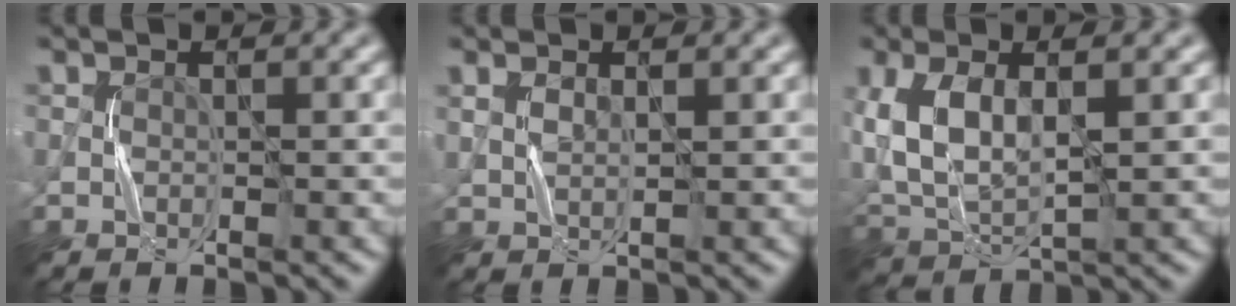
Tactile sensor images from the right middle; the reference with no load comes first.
{"total": 1.1, "force": [0.6, 0.3, 0.9], "torque": [-0.022, 0.000, 0.015]}
{"total": 6.8, "force": [1.7, 3.2, 5.8], "torque": [-0.136, 0.004, 0.031]}